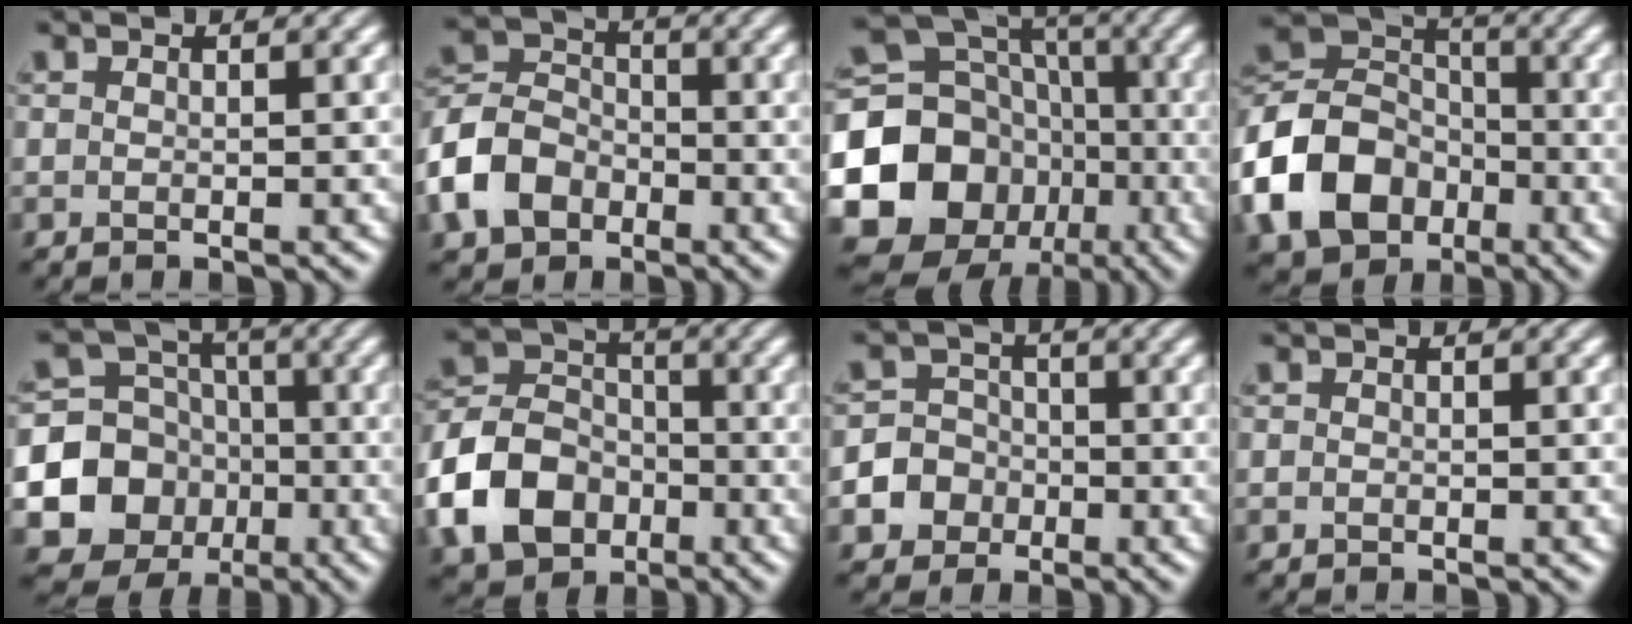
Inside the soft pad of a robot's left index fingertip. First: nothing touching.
{"total": 5.6, "force": [-3.3, 3.9, 2.2], "torque": [-0.061, 0.007, -0.065]}
{"total": 15.4, "force": [-4.9, 13.5, 5.4], "torque": [-0.134, -0.013, -0.092]}
{"total": 9.3, "force": [-4.3, 7.0, 4.4], "torque": [-0.098, 0.009, -0.090]}
{"total": 11.8, "force": [-4.0, 10.9, 2.3], "torque": [-0.065, -0.026, -0.075]}
{"total": 7.6, "force": [-3.7, 5.6, 3.6], "torque": [-0.080, 0.003, -0.071]}
{"total": 4.5, "force": [-2.7, 3.6, 0.0], "torque": [0.012, -0.003, -0.051]}
{"total": 0.6, "force": [-0.4, -0.2, -0.4], "torque": [0.000, -0.005, 0.001]}